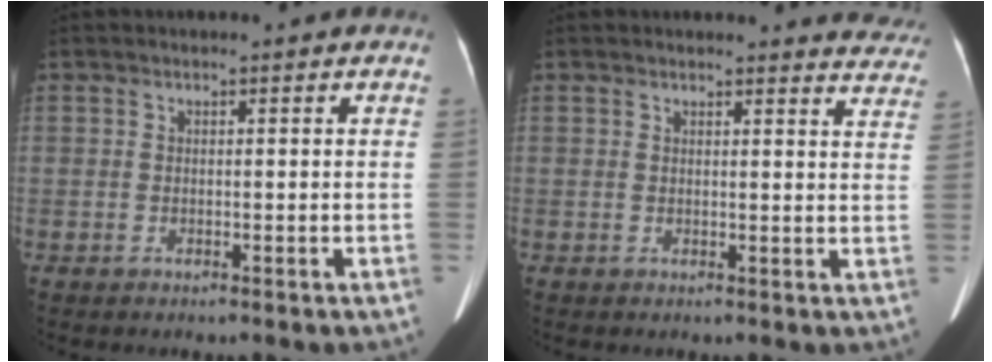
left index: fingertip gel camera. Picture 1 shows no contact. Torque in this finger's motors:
{"motor_torque": [-0.01, -0.43, 0.09, 0.02]}